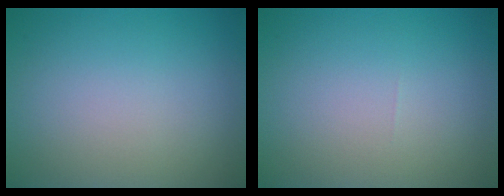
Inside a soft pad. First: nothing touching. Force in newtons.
{"total": 0.0}